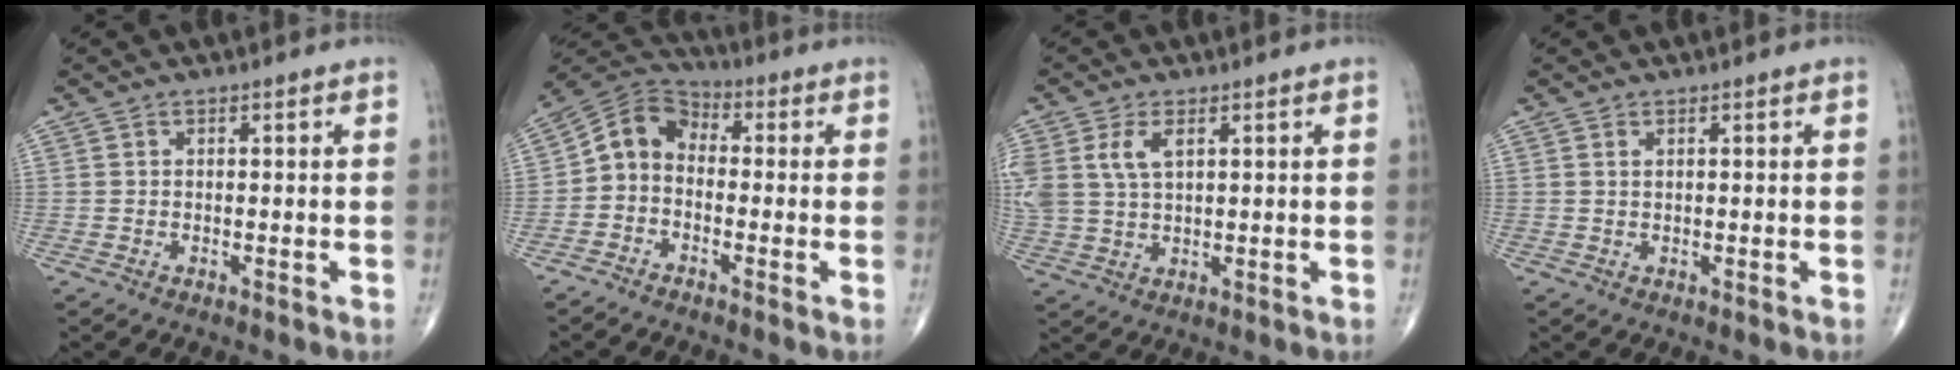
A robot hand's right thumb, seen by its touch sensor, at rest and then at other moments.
{"total": 7.5, "force": [-1.2, 5.8, 4.6], "torque": [-0.070, 0.039, -0.046]}
{"total": 8.5, "force": [2.9, 4.9, 6.3], "torque": [-0.147, 0.002, 0.065]}
{"total": 0.5, "force": [0.3, 0.2, 0.4], "torque": [-0.006, 0.003, 0.006]}